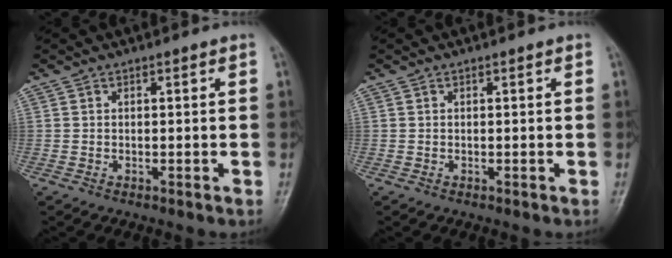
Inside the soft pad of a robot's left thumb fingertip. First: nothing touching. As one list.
[{"total": 0.0}]